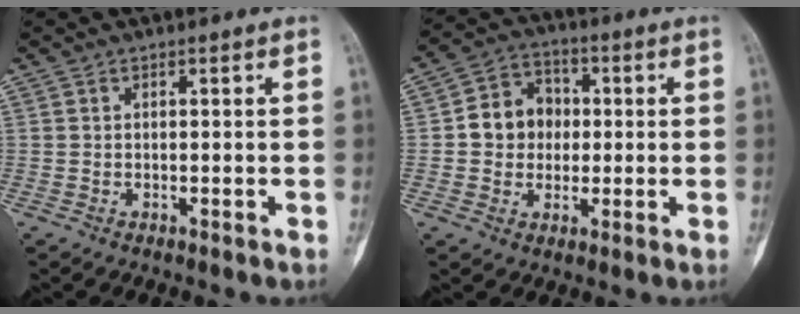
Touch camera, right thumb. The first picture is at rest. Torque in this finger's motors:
{"motor_torque": [0.01, 0.13, 0.16, -0.12, 0.09]}